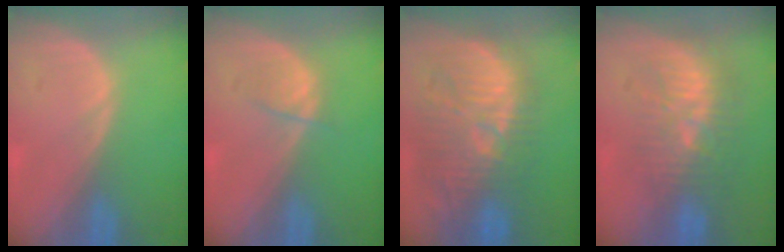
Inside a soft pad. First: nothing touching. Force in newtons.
{"total": 1.9, "press": 1.9, "slide": 0.4}
{"total": 12.3, "press": 11.7, "slide": 3.8}
{"total": 9.1, "press": 8.7, "slide": 2.7}